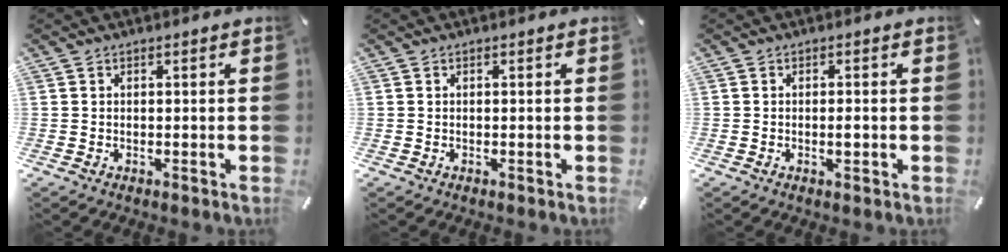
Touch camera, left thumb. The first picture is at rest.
{"total": 0.0}
{"total": 1.7, "force": [-0.4, 0.6, 1.6], "torque": [-0.029, 0.001, -0.008]}